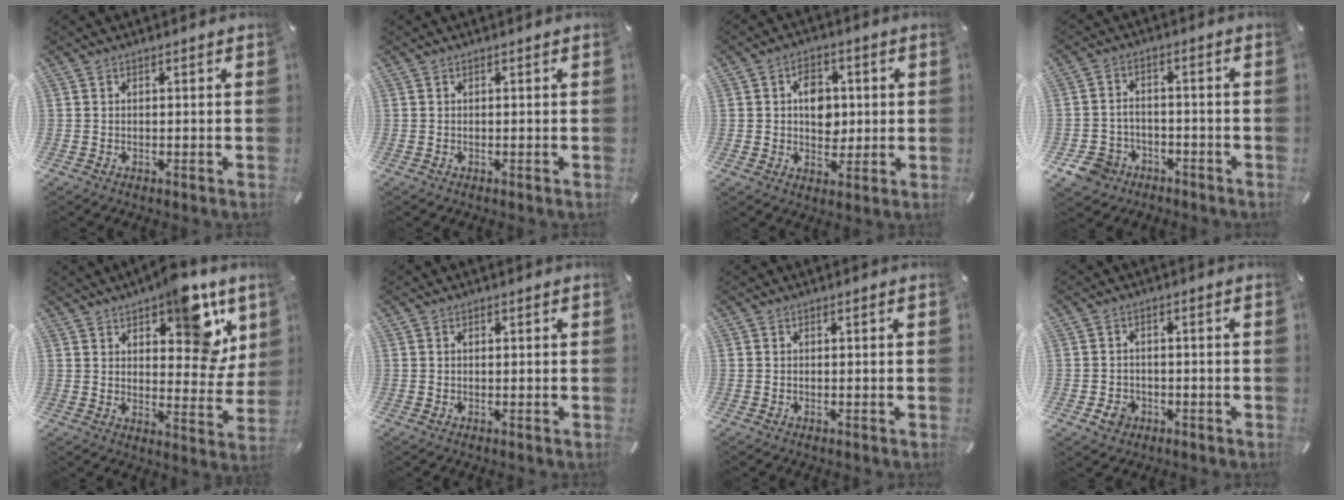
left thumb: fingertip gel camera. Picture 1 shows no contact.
{"total": 0.0}
{"total": 7.5, "force": [0.9, 5.9, 4.5], "torque": [-0.048, -0.002, 0.010]}
{"total": 6.7, "force": [-4.2, 5.0, 1.7], "torque": [-0.049, 0.027, -0.082]}
{"total": 14.3, "force": [8.3, 7.3, 9.1], "torque": [-0.094, -0.051, 0.139]}
{"total": 0.5, "force": [0.1, 0.3, 0.4], "torque": [-0.010, 0.000, 0.001]}
{"total": 0.0}
{"total": 3.9, "force": [-1.6, 3.2, 1.4], "torque": [-0.021, 0.001, -0.032]}